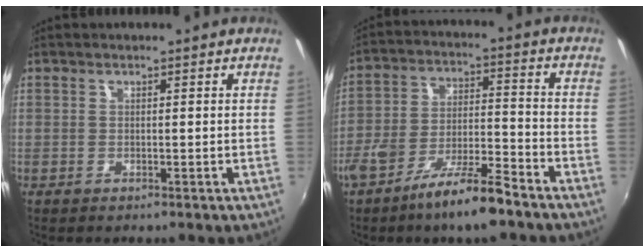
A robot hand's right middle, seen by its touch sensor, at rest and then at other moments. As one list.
[{"total": 11.4, "force": [-8.1, 2.1, 7.7], "torque": [-0.150, -0.005, -0.141]}]